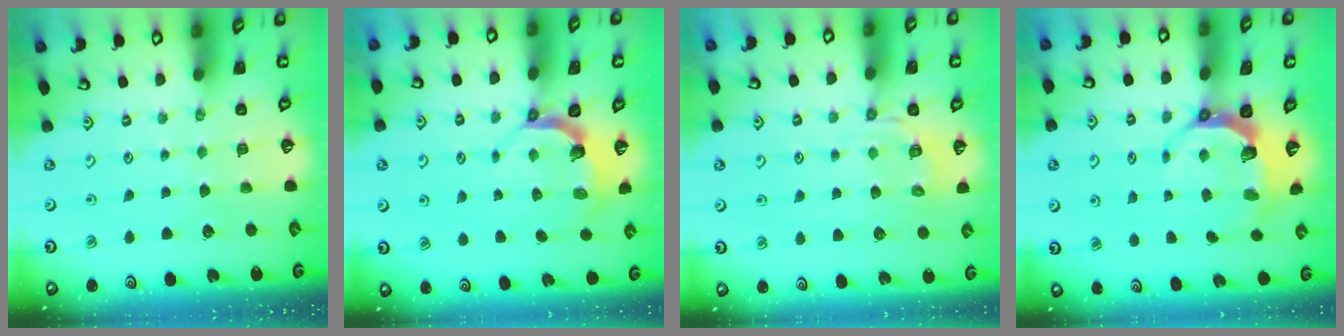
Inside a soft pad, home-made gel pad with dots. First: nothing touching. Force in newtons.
{"total": 4.4, "press": 3.2, "slide": 3.0}
{"total": 6.3, "press": 6.0, "slide": 1.9}
{"total": 6.9, "press": 5.5, "slide": 4.2}